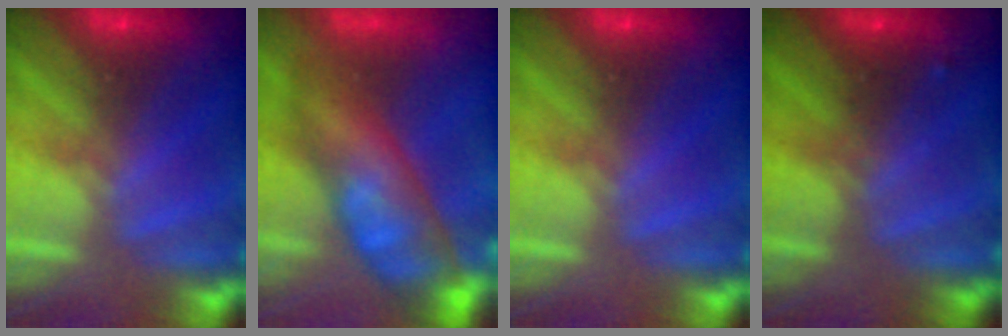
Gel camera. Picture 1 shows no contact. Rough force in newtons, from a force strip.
{"total": 7.8}
{"total": 0.0}
{"total": 2.7}